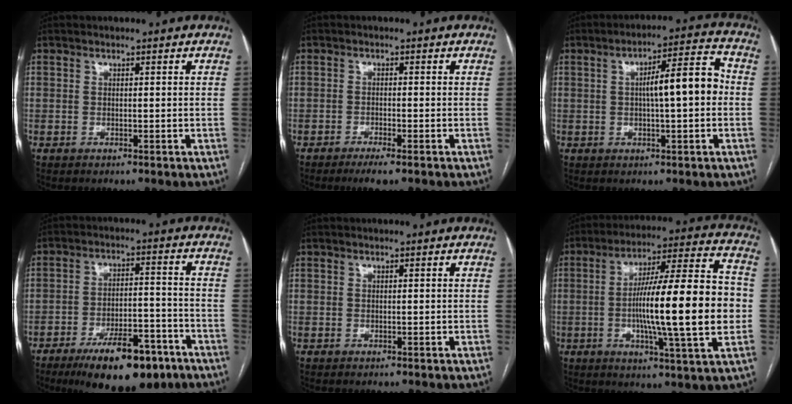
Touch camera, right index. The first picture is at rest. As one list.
[{"total": 3.0, "force": [-2.1, 0.3, 2.1], "torque": [-0.036, -0.005, -0.037]}, {"total": 9.1, "force": [0.2, 1.6, 9.0], "torque": [-0.138, 0.027, 0.002]}, {"total": 15.0, "force": [-10.0, 4.9, 10.1], "torque": [-0.146, 0.007, -0.153]}, {"total": 0.0}, {"total": 20.8, "force": [-2.1, 1.4, 20.6], "torque": [-0.321, 0.010, -0.037]}]